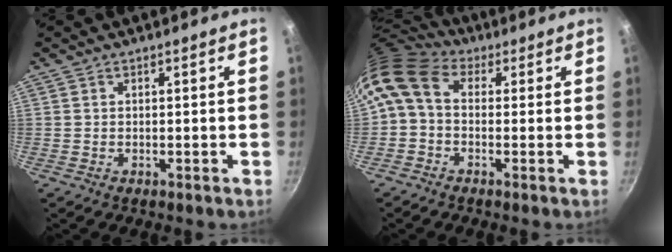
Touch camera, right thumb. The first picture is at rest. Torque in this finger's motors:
{"motor_torque": [1.37, 1.93, 0.76, -0.73, 0.22]}